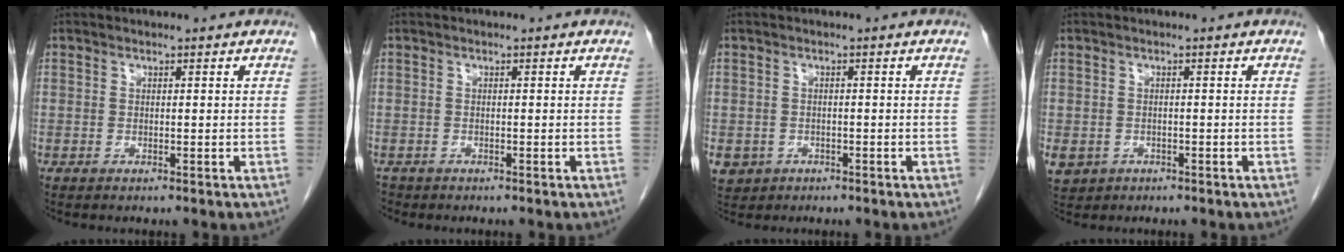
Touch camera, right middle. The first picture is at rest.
{"total": 1.3, "force": [-1.1, 0.7, 0.1], "torque": [-0.011, -0.002, -0.018]}
{"total": 5.2, "force": [-2.5, 4.4, 1.1], "torque": [-0.025, 0.002, -0.035]}
{"total": 6.2, "force": [-2.9, 5.2, 1.8], "torque": [-0.051, -0.002, -0.040]}